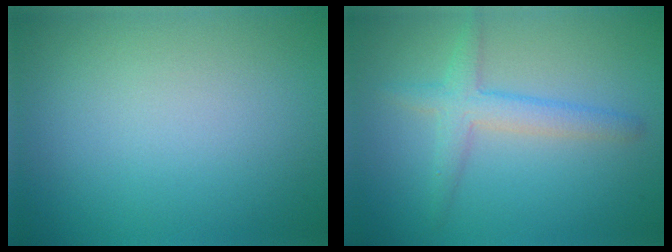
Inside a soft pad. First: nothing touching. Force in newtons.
{"total": 2.8, "press": 2.8, "slide": 0.2}